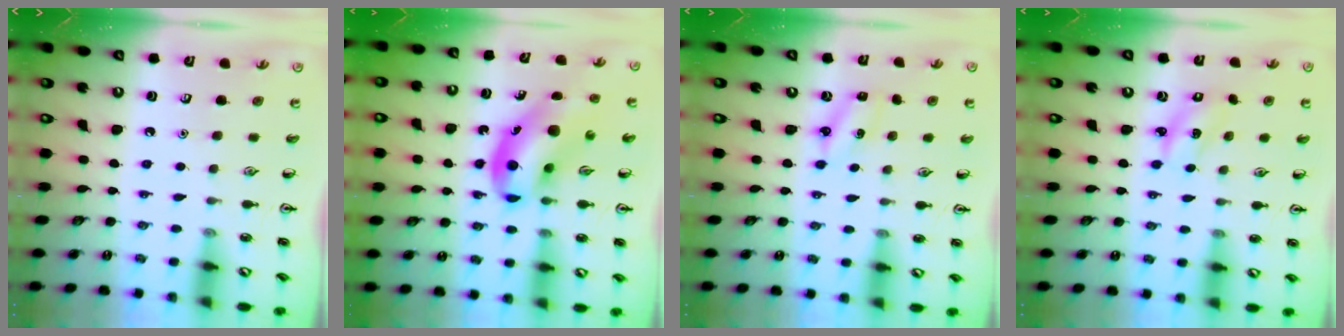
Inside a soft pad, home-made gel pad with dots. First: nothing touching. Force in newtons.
{"total": 12.2, "press": 11.8, "slide": 3.3}
{"total": 3.6, "press": 3.5, "slide": 1.1}
{"total": 2.2, "press": 2.1, "slide": 0.5}